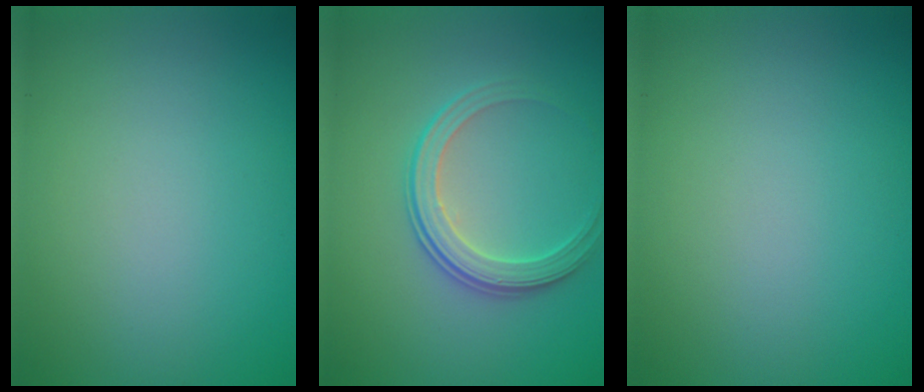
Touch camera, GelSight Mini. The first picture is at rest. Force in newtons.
{"total": 3.2, "press": 2.8, "slide": 1.6}
{"total": 0.0}